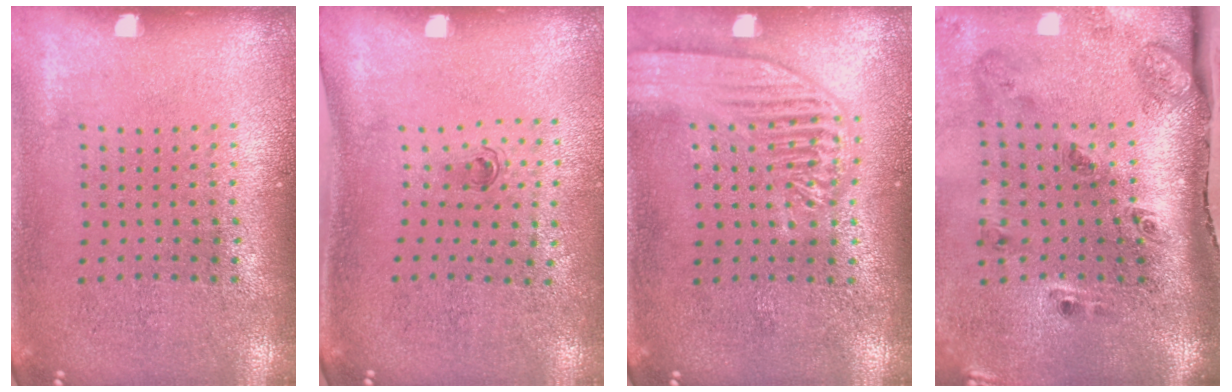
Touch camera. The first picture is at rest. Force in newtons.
{"total": 0.6, "press": 0.3, "slide": 0.5}
{"total": 2.0, "press": 2.0, "slide": 0.2}
{"total": 3.2, "press": 2.1, "slide": 2.5}